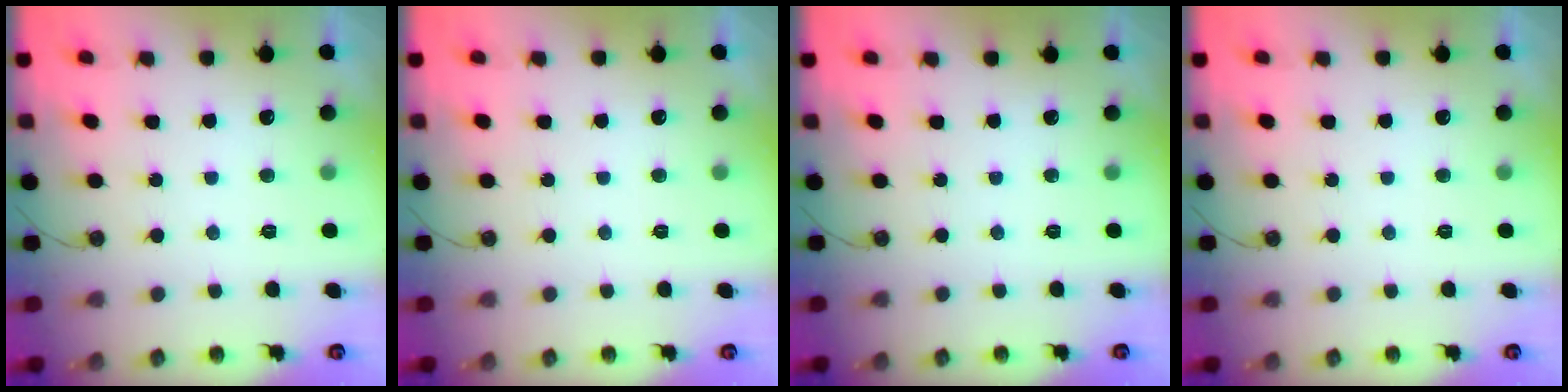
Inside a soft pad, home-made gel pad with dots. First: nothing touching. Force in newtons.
{"total": 0.0}
{"total": 0.0}
{"total": 0.0}